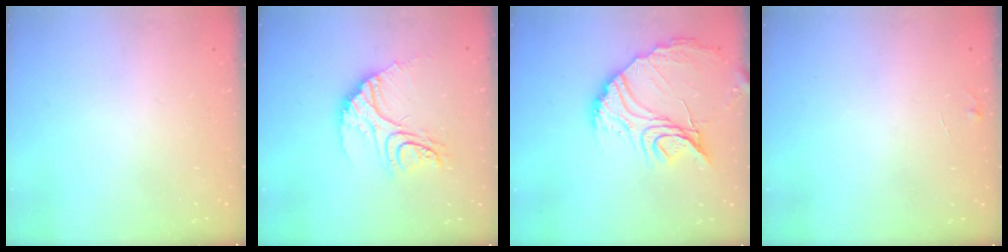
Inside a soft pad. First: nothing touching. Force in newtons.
{"total": 16.3, "press": 16.2, "slide": 1.9}
{"total": 16.8, "press": 16.7, "slide": 1.3}
{"total": 5.0, "press": 5.0, "slide": 0.4}